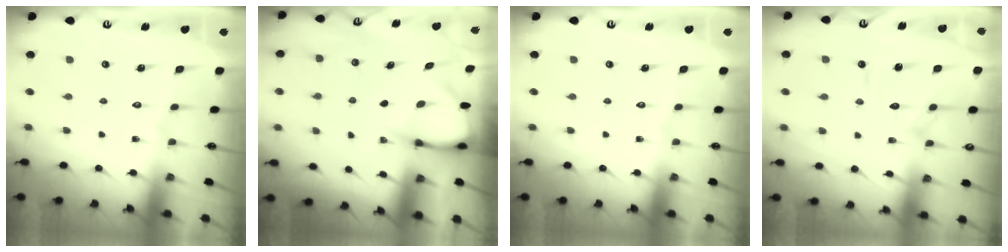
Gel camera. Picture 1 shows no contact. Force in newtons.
{"total": 3.8, "press": 3.8, "slide": 0.4}
{"total": 0.0}
{"total": 9.6, "press": 9.6, "slide": 0.9}